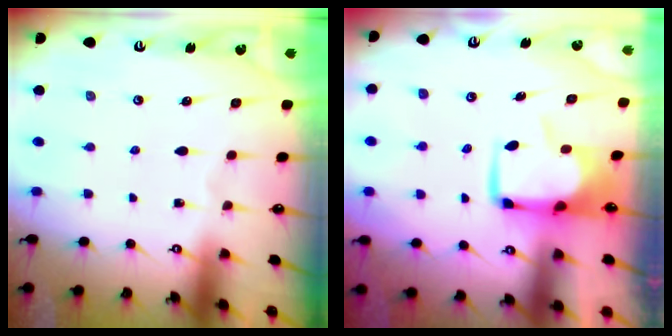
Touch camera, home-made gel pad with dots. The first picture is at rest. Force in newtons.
{"total": 0.6, "press": 0.1, "slide": 0.6}